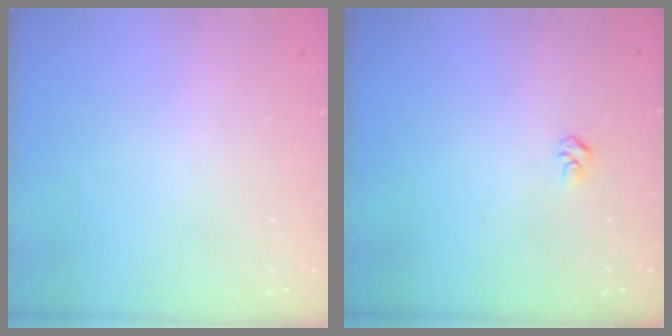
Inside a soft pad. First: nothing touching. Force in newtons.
{"total": 2.8, "press": 2.8, "slide": 0.4}